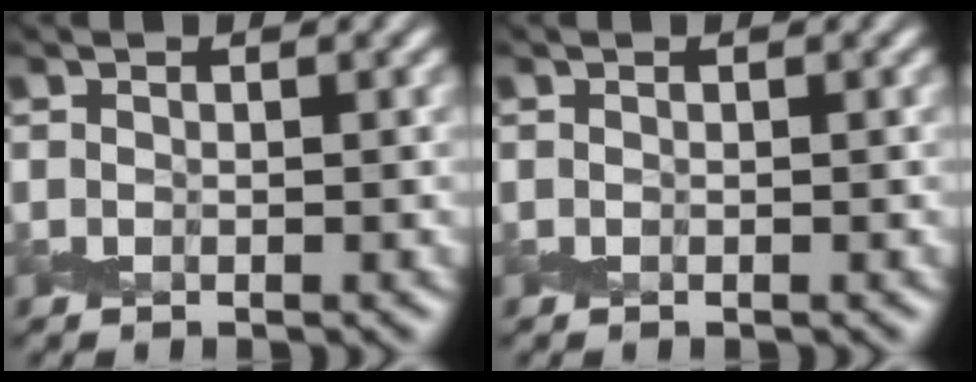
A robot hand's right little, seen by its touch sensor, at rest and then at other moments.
{"total": 0.0}